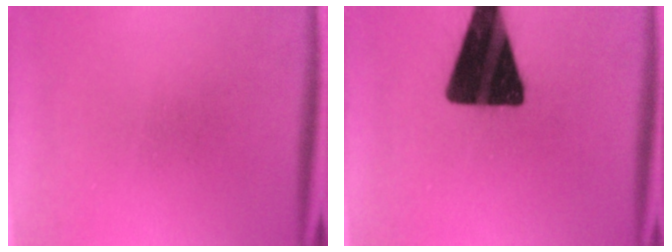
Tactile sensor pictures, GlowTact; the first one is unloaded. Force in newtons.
{"total": 19.6}